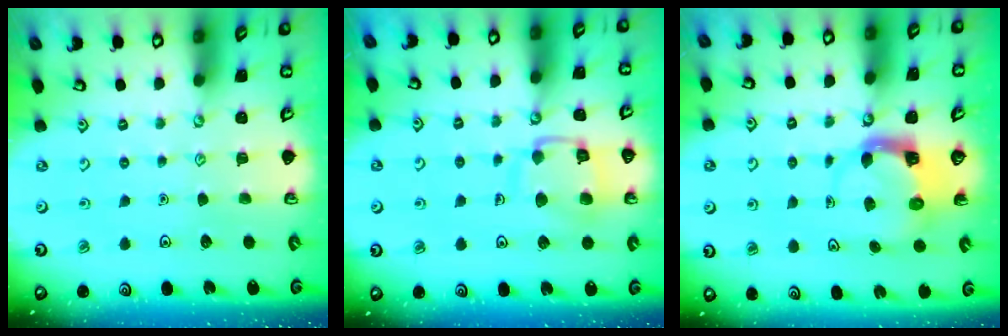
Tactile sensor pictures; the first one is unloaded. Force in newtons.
{"total": 12.6, "press": 12.6, "slide": 1.2}
{"total": 4.0, "press": 4.0, "slide": 0.5}